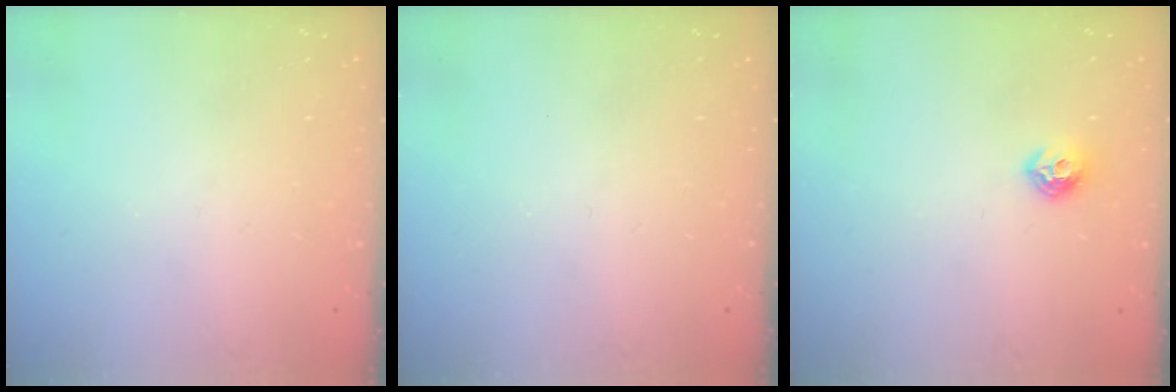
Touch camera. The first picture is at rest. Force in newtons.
{"total": 0.0}
{"total": 6.8, "press": 6.8, "slide": 0.3}